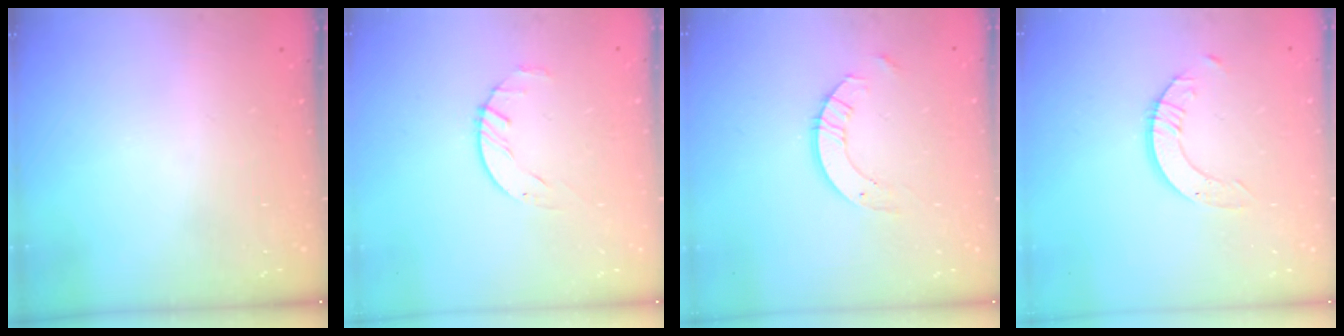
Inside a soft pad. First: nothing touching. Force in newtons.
{"total": 1.6, "press": 1.6, "slide": 0.3}
{"total": 6.1, "press": 6.1, "slide": 0.6}
{"total": 3.5, "press": 3.4, "slide": 0.4}